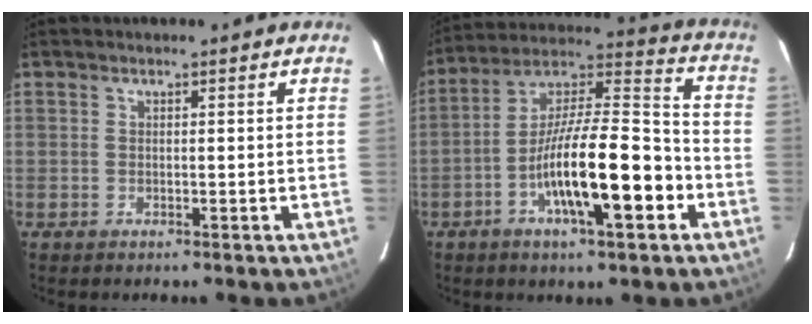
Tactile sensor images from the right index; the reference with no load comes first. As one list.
[{"total": 17.0, "force": [-5.8, 3.0, 15.7], "torque": [-0.281, 0.007, -0.098]}]